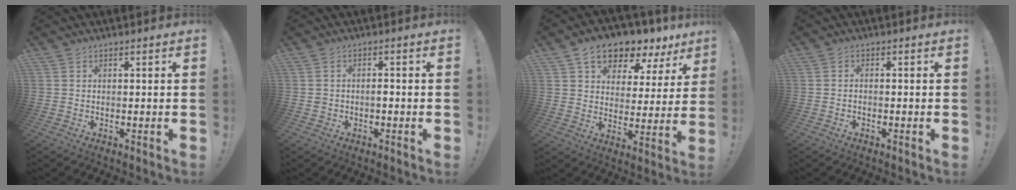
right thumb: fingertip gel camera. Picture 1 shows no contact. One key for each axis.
{"total": 1.7, "fx": -0.8, "fy": 1.2, "fz": 0.9, "tx": -0.017, "ty": 0.007, "tz": -0.015}
{"total": 10.5, "fx": 7.7, "fy": 5.6, "fz": 4.5, "tx": -0.074, "ty": -0.057, "tz": 0.139}
{"total": 0.9, "fx": -0.7, "fy": 0.3, "fz": 0.5, "tx": -0.008, "ty": 0.003, "tz": -0.013}